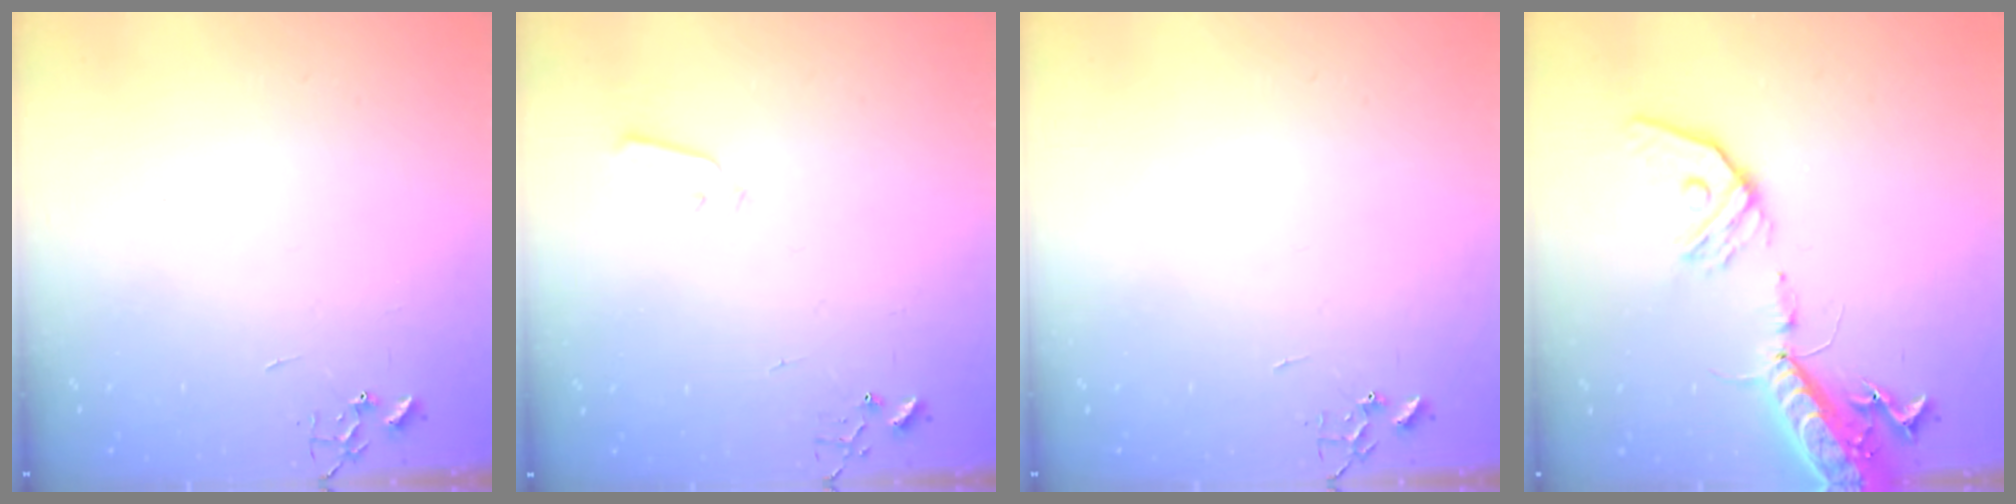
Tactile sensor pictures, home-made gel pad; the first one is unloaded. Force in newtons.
{"total": 2.8, "press": 2.7, "slide": 0.4}
{"total": 0.0}
{"total": 18.2, "press": 17.7, "slide": 4.0}